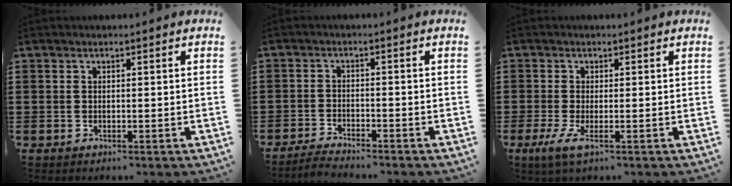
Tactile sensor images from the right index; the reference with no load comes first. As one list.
[{"total": 2.3, "force": [-2.3, 0.1, 0.0], "torque": [-0.006, 0.002, -0.049]}, {"total": 2.4, "force": [-0.7, 0.5, 2.2], "torque": [-0.053, -0.008, -0.015]}]